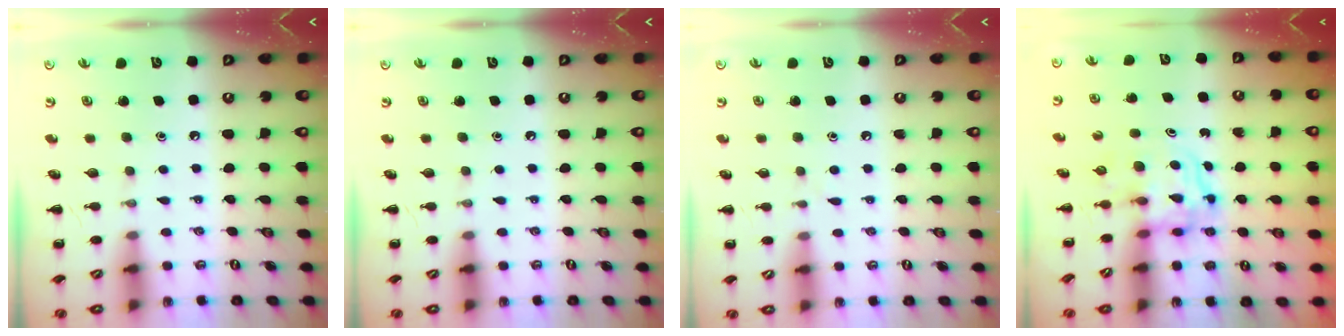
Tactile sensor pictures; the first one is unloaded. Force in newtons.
{"total": 0.0}
{"total": 2.8, "press": 2.6, "slide": 1.0}
{"total": 3.6, "press": 3.6, "slide": 0.2}